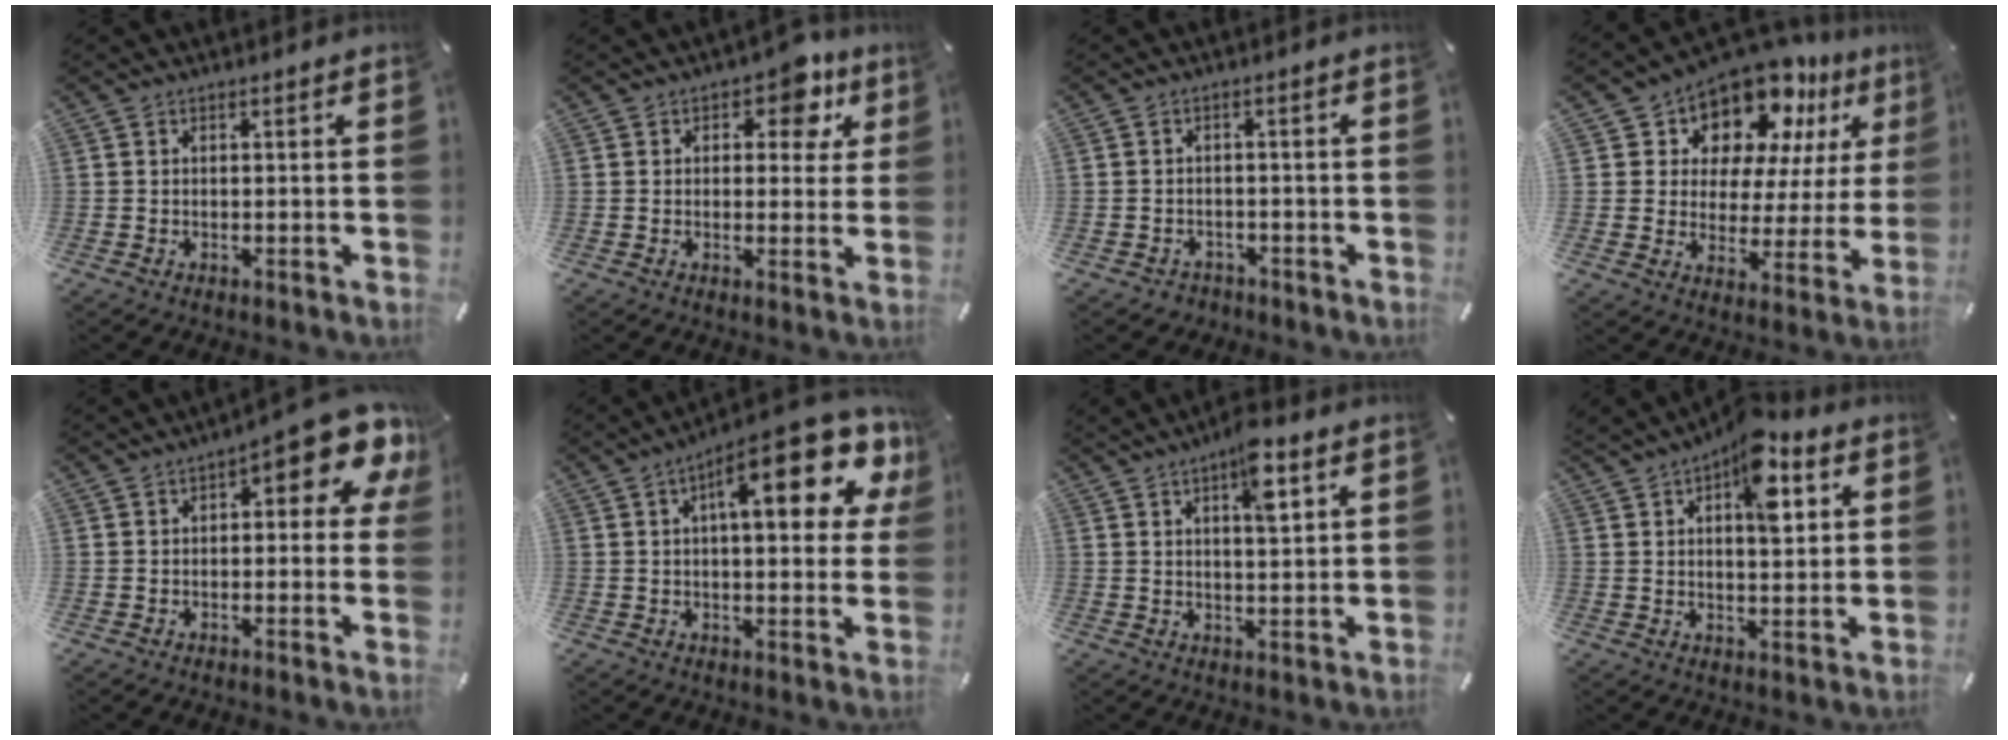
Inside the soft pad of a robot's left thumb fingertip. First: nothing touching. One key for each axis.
{"total": 7.4, "fx": 3.6, "fy": 4.7, "fz": 4.4, "tx": -0.036, "ty": -0.015, "tz": 0.052}
{"total": 2.4, "fx": -1.6, "fy": 1.7, "fz": 0.4, "tx": -0.009, "ty": 0.010, "tz": -0.034}
{"total": 13.7, "fx": 11.5, "fy": 6.7, "fz": 3.3, "tx": -0.068, "ty": -0.105, "tz": 0.206}
{"total": 10.7, "fx": 5.0, "fy": 4.0, "fz": 8.5, "tx": -0.102, "ty": -0.038, "tz": 0.081}
{"total": 17.9, "fx": 7.5, "fy": 6.5, "fz": 14.9, "tx": -0.205, "ty": -0.033, "tz": 0.114}
{"total": 7.7, "fx": 3.8, "fy": 2.5, "fz": 6.3, "tx": -0.098, "ty": -0.008, "tz": 0.059}
{"total": 12.2, "fx": 5.3, "fy": 6.2, "fz": 9.0, "tx": -0.117, "ty": -0.020, "tz": 0.086}